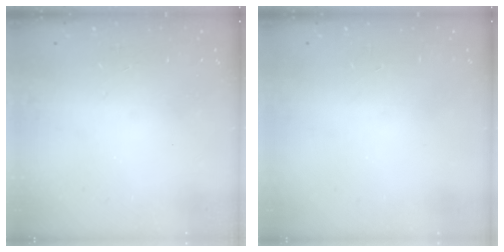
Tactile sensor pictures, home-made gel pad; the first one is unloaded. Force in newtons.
{"total": 0.0}